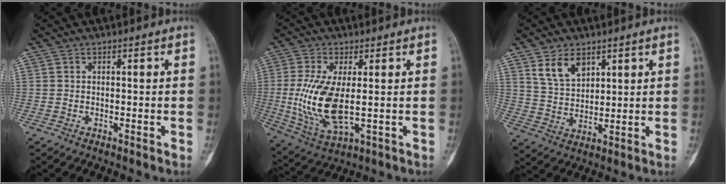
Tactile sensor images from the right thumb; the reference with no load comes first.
{"total": 12.8, "force": [-0.2, 5.2, 11.7], "torque": [-0.255, -0.016, 0.009]}
{"total": 7.3, "force": [4.2, 4.4, 4.0], "torque": [-0.058, -0.024, 0.089]}